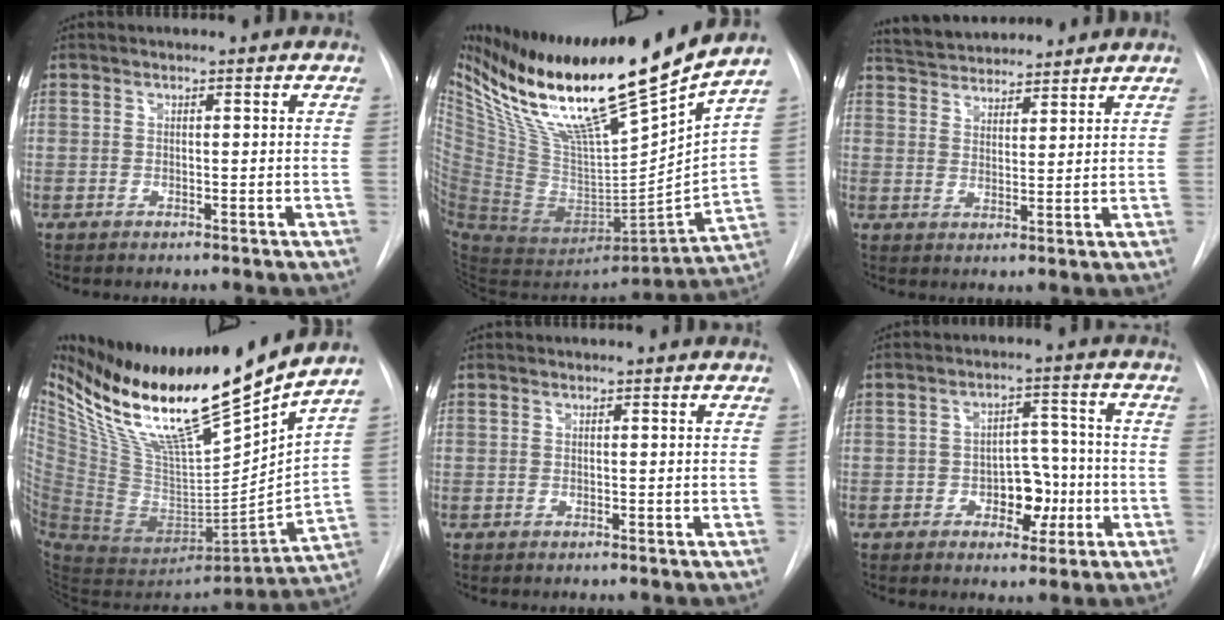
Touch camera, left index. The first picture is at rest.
{"total": 26.4, "force": [20.5, 1.1, 16.7], "torque": [-0.271, -0.017, 0.359]}
{"total": 10.7, "force": [10.1, 2.4, 2.6], "torque": [-0.042, 0.026, 0.163]}
{"total": 25.0, "force": [19.6, 1.3, 15.4], "torque": [-0.251, -0.016, 0.346]}
{"total": 0.0}
{"total": 6.3, "force": [-2.1, 3.8, 4.5], "torque": [-0.058, 0.017, -0.028]}